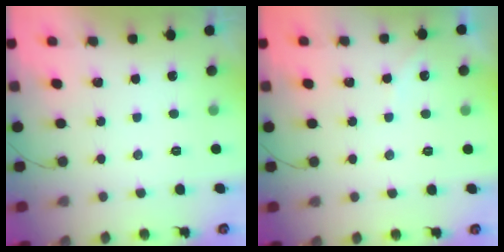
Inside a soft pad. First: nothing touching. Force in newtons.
{"total": 4.2, "press": 4.2, "slide": 0.6}